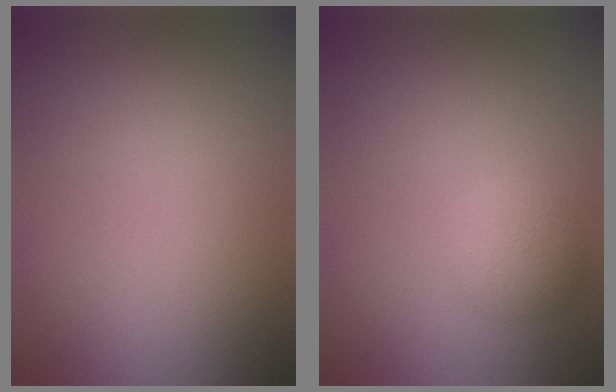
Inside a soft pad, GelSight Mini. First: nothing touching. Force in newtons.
{"total": 2.7, "press": 2.7, "slide": 0.1}